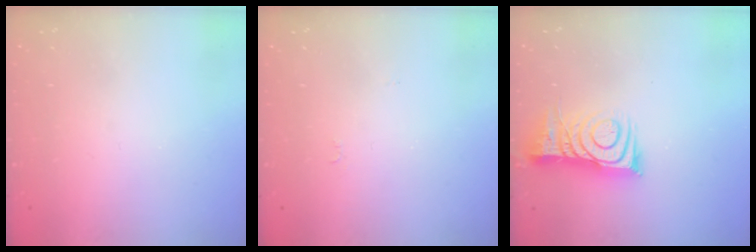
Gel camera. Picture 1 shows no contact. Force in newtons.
{"total": 4.5, "press": 4.5, "slide": 0.5}
{"total": 10.2, "press": 10.1, "slide": 0.9}